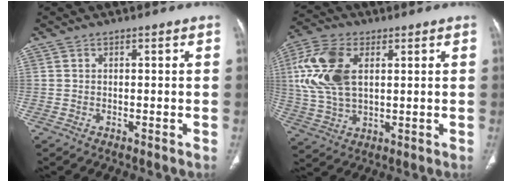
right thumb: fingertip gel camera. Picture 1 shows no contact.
{"total": 14.2, "force": [3.4, 8.2, 11.1], "torque": [-0.242, 0.002, 0.066]}